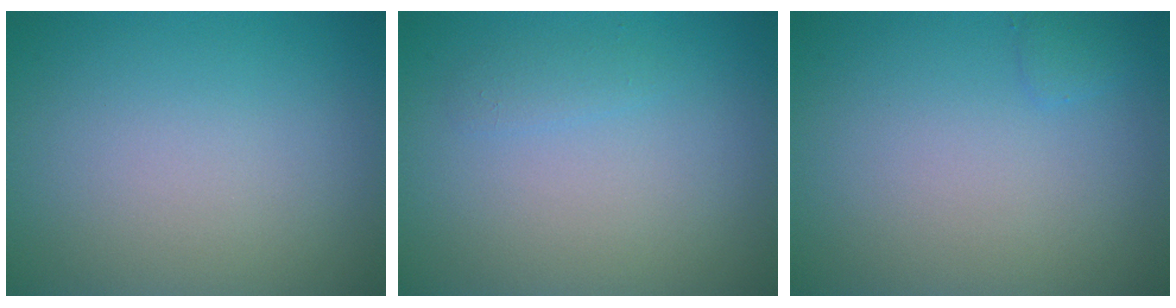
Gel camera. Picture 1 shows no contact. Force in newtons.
{"total": 0.9, "press": 0.9, "slide": 0.0}
{"total": 0.7, "press": 0.7, "slide": 0.0}